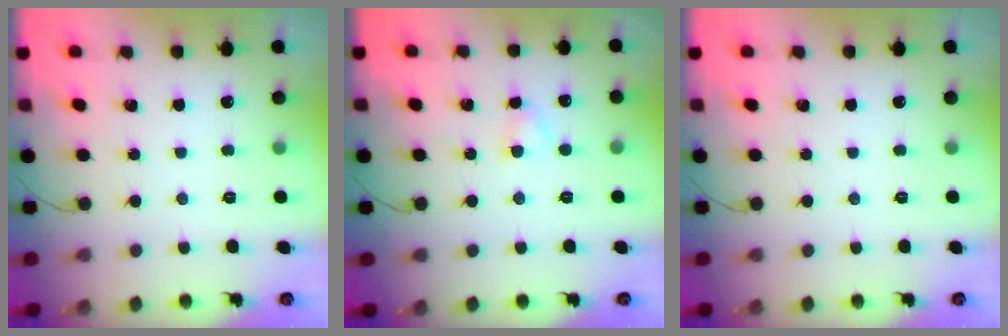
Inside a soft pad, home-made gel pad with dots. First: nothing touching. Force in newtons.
{"total": 2.8, "press": 2.6, "slide": 1.1}
{"total": 0.0}